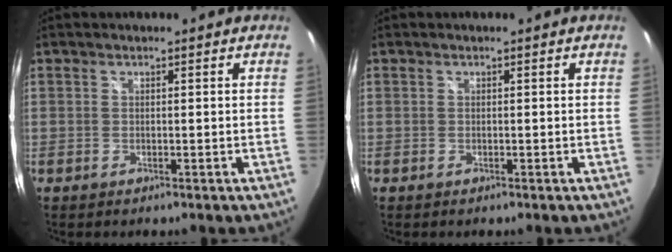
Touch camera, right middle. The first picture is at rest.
{"total": 0.0}